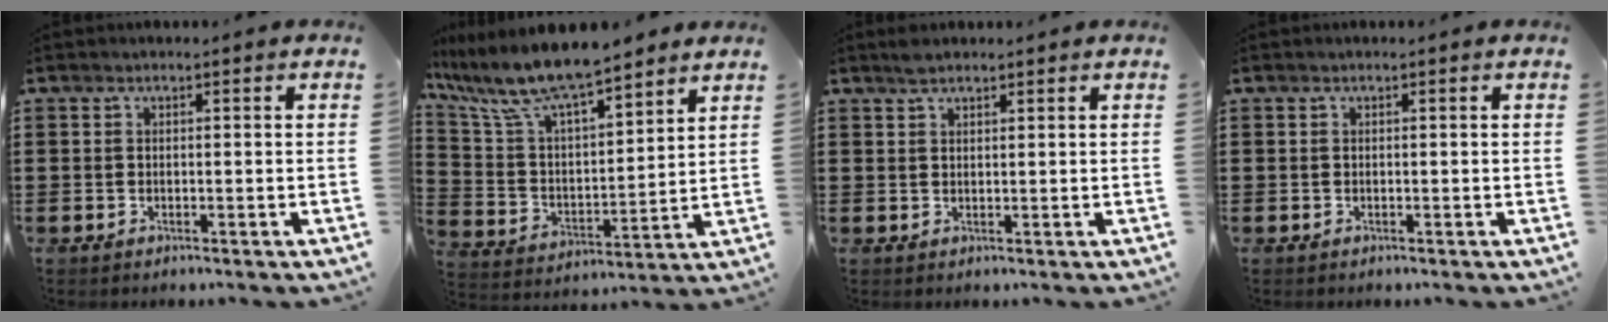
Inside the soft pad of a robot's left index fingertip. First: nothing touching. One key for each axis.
{"total": 9.5, "fx": 8.2, "fy": 1.3, "fz": 4.5, "tx": -0.123, "ty": -0.044, "tz": 0.141}
{"total": 1.8, "fx": 1.6, "fy": 0.4, "fz": 0.8, "tx": -0.017, "ty": 0.001, "tz": 0.029}
{"total": 0.0}